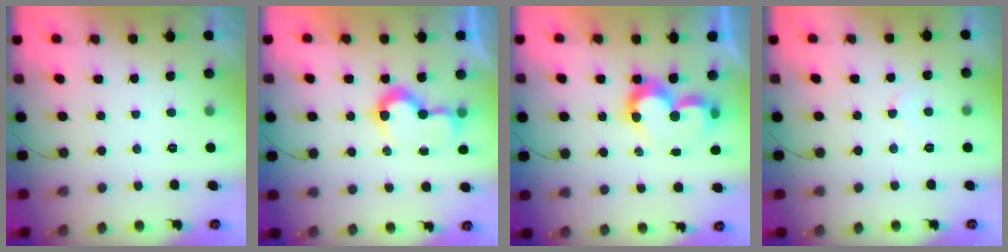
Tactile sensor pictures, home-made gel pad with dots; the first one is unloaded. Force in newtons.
{"total": 9.7, "press": 9.7, "slide": 0.5}
{"total": 9.2, "press": 9.2, "slide": 0.6}
{"total": 3.5, "press": 3.4, "slide": 0.4}